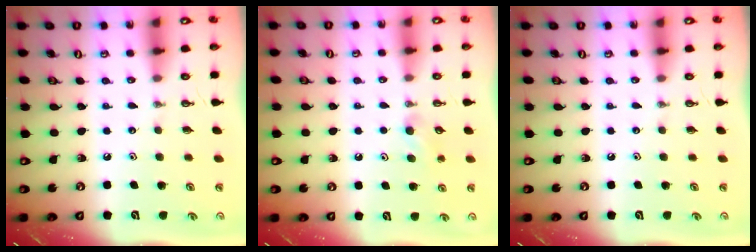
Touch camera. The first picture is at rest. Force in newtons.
{"total": 3.6, "press": 3.4, "slide": 1.2}
{"total": 0.0}